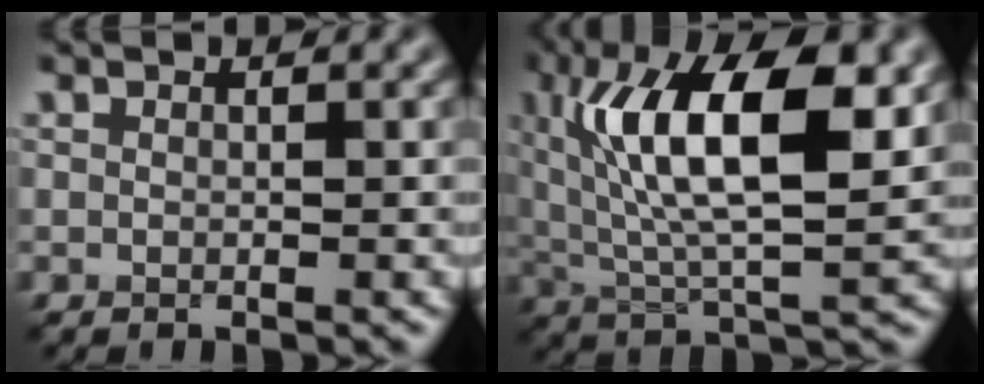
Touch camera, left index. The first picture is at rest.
{"total": 11.7, "force": [3.6, 4.2, 10.4], "torque": [-0.174, 0.006, 0.060]}